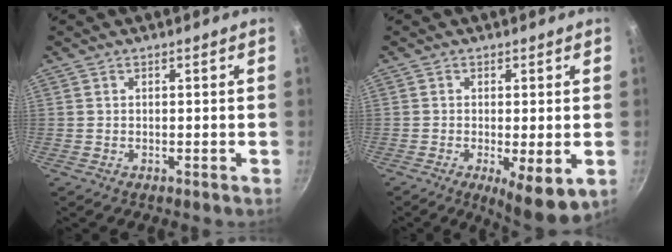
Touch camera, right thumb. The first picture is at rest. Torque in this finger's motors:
{"motor_torque": [-0.05, 0.31, -0.15, -0.04, 0.05]}